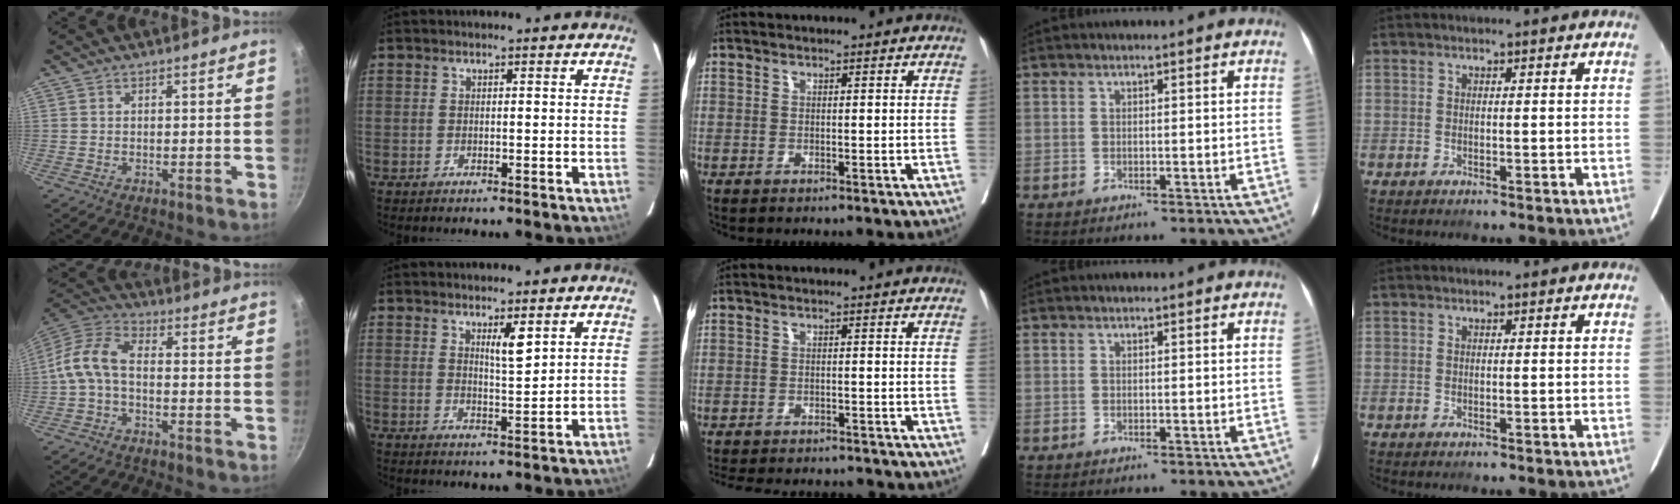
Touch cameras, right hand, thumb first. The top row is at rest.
{"thumb": {"total": 9.6, "force": [-1.1, 5.4, 7.9], "torque": [-0.165, 0.031, -0.034]}, "index": {"total": 3.3, "force": [1.9, 0.3, 2.7], "torque": [-0.048, -0.007, 0.034]}, "middle": {"total": 12.0, "force": [-11.1, 2.8, 3.7], "torque": [-0.068, -0.001, -0.143]}}